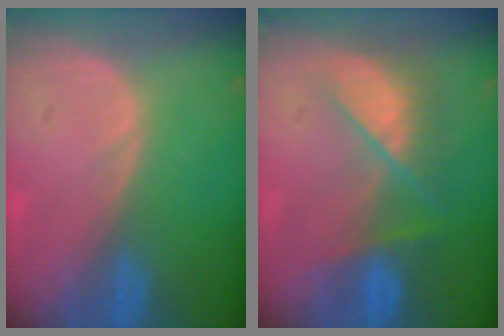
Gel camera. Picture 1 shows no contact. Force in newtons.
{"total": 7.2, "press": 6.9, "slide": 2.0}